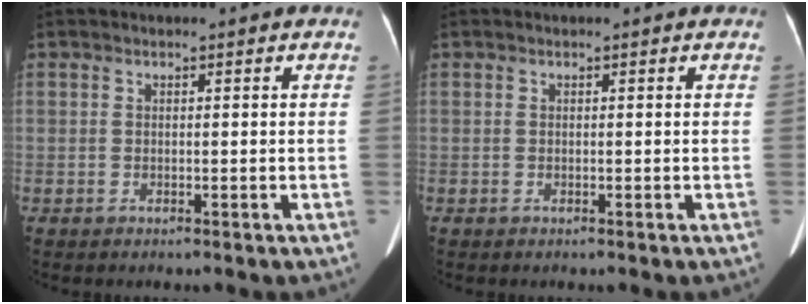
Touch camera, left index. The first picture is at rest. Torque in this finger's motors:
{"motor_torque": [0.03, 0.07, 0.01, 0.01]}